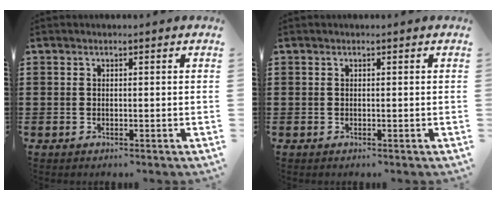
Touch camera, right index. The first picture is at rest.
{"total": 0.0}